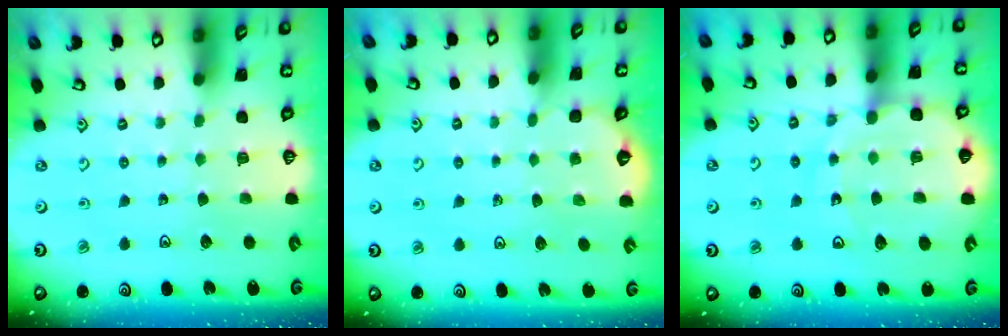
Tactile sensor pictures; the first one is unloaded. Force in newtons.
{"total": 1.6, "press": 1.5, "slide": 0.5}
{"total": 12.4, "press": 12.3, "slide": 1.6}